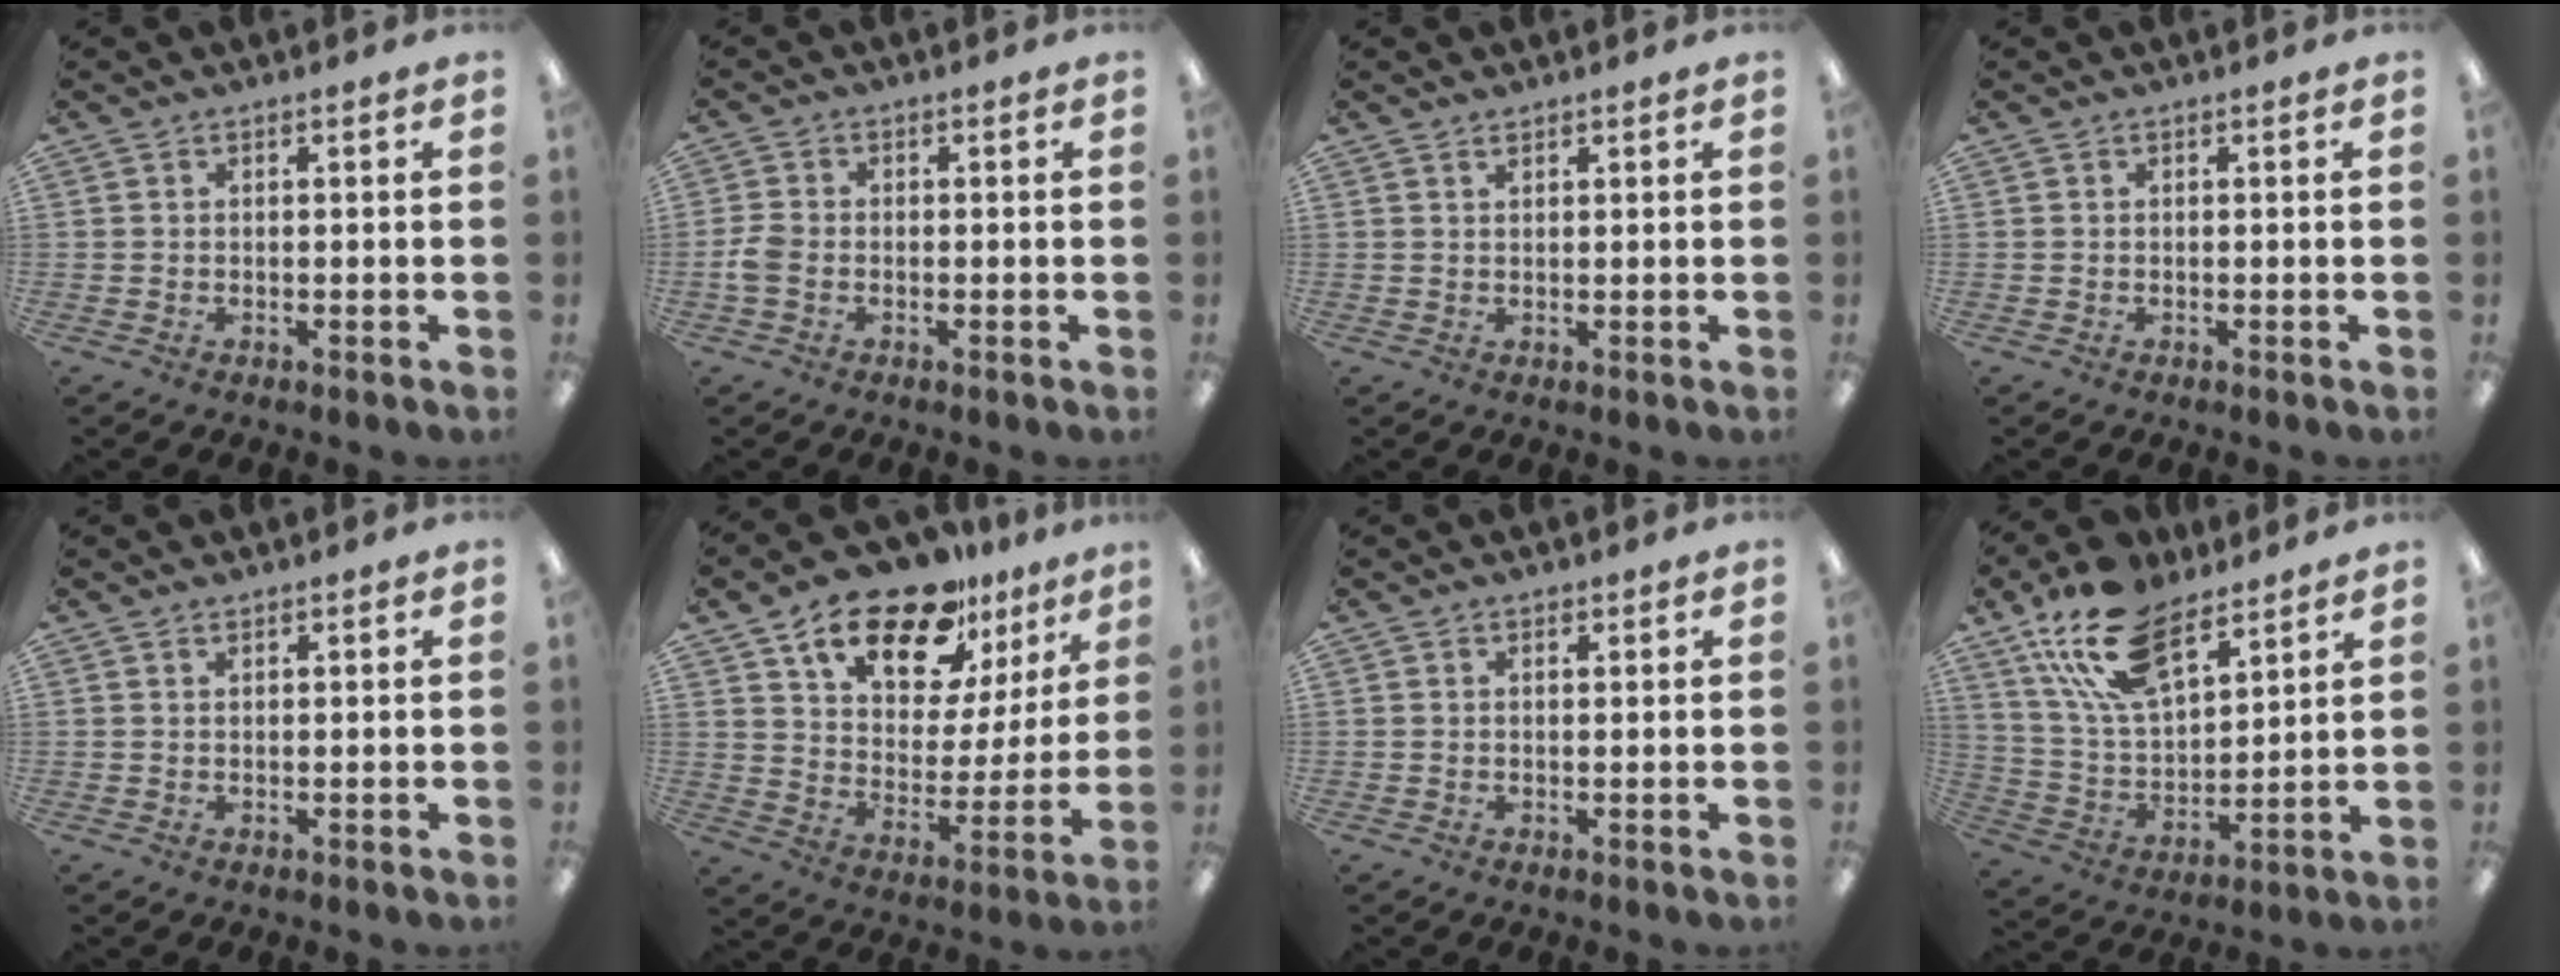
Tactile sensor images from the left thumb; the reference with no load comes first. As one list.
[{"total": 3.4, "force": [-0.9, 2.4, 2.2], "torque": [-0.051, 0.002, -0.018]}, {"total": 1.1, "force": [1.0, 0.4, 0.3], "torque": [-0.007, -0.001, 0.020]}, {"total": 0.0}, {"total": 0.8, "force": [0.7, 0.2, 0.3], "torque": [-0.007, 0.000, 0.014]}, {"total": 18.8, "force": [13.9, 8.7, 9.1], "torque": [-0.150, -0.085, 0.242]}, {"total": 0.9, "force": [0.8, 0.5, 0.2], "torque": [0.003, -0.003, 0.013]}, {"total": 19.9, "force": [12.9, 10.1, 11.3], "torque": [-0.232, -0.051, 0.235]}]